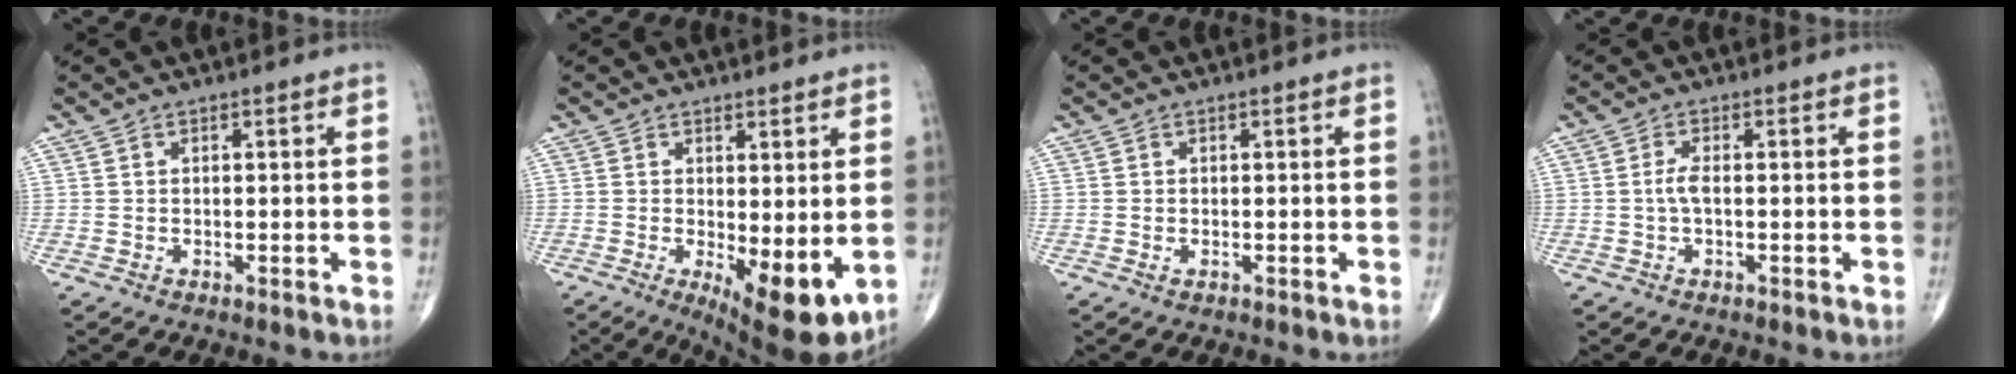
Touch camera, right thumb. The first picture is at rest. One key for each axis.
{"total": 9.9, "fx": -1.5, "fy": 3.5, "fz": 9.1, "tx": -0.125, "ty": -0.025, "tz": -0.012}
{"total": 0.5, "fx": -0.1, "fy": 0.3, "fz": 0.4, "tx": -0.008, "ty": 0.004, "tz": -0.001}
{"total": 2.1, "fx": -0.3, "fy": 0.6, "fz": 2.0, "tx": -0.047, "ty": 0.000, "tz": -0.007}